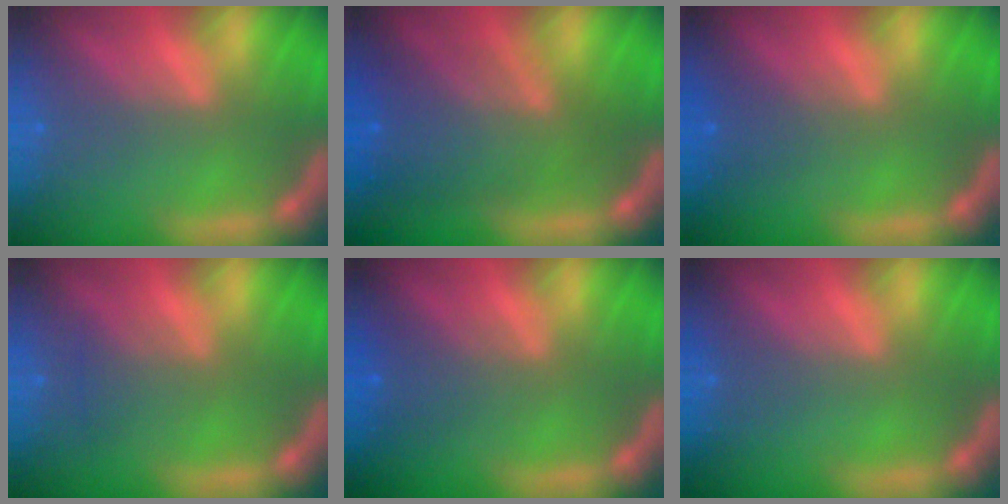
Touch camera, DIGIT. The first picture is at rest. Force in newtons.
{"total": 7.0}
{"total": 1.9}
{"total": 2.0}
{"total": 2.5}
{"total": 0.0}